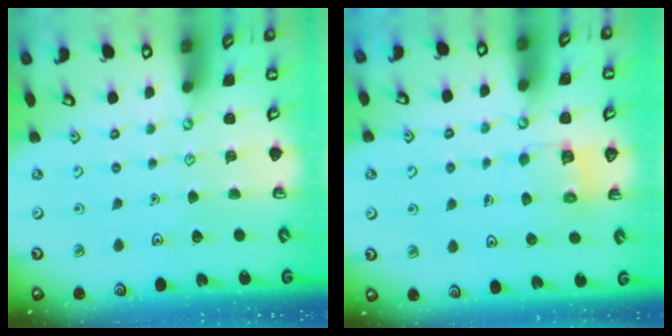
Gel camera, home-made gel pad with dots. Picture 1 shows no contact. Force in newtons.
{"total": 5.0, "press": 5.0, "slide": 0.3}